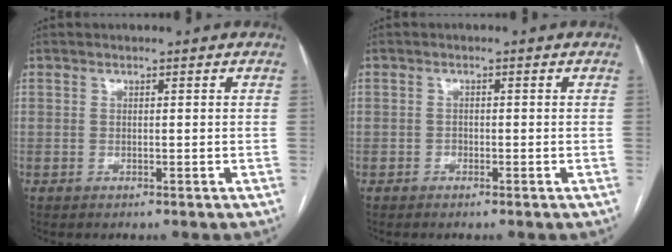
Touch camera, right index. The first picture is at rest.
{"total": 0.8, "force": [-0.6, 0.5, 0.0], "torque": [0.001, 0.003, -0.014]}